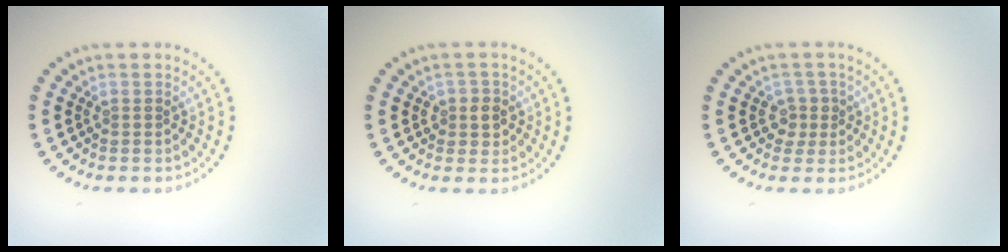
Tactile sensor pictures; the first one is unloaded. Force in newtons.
{"total": 1.8, "press": 1.6, "slide": 0.7}
{"total": 1.3, "press": 1.1, "slide": 0.7}